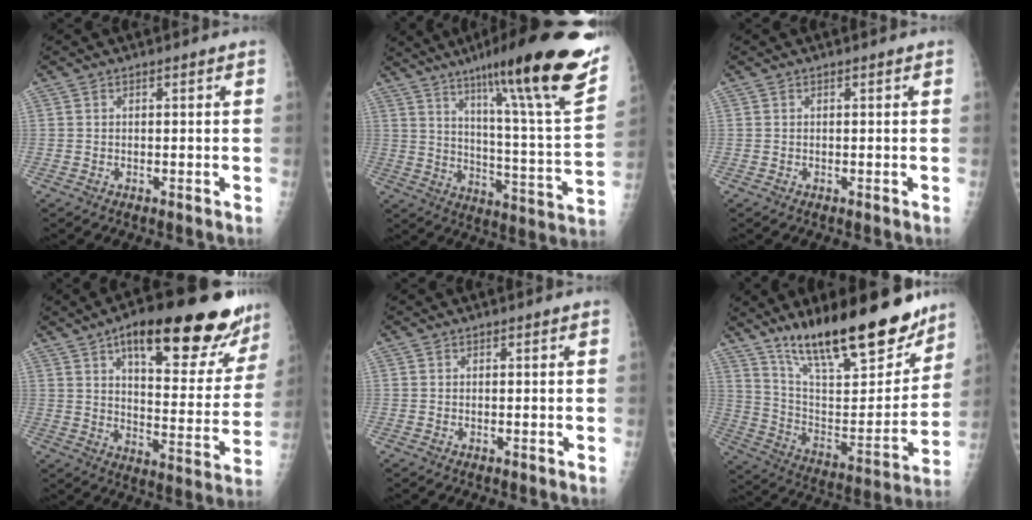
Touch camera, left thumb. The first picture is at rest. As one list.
[{"total": 28.8, "force": [18.0, 3.2, 22.3], "torque": [-0.306, -0.066, 0.265]}, {"total": 0.0}, {"total": 26.4, "force": [16.3, 9.0, 18.6], "torque": [-0.218, -0.047, 0.231]}, {"total": 0.0}, {"total": 26.8, "force": [19.2, 8.0, 17.0], "torque": [-0.228, -0.085, 0.315]}]